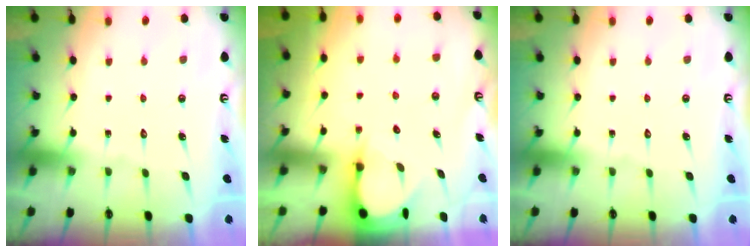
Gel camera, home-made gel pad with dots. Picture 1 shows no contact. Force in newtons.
{"total": 3.5, "press": 3.4, "slide": 0.3}
{"total": 0.0}